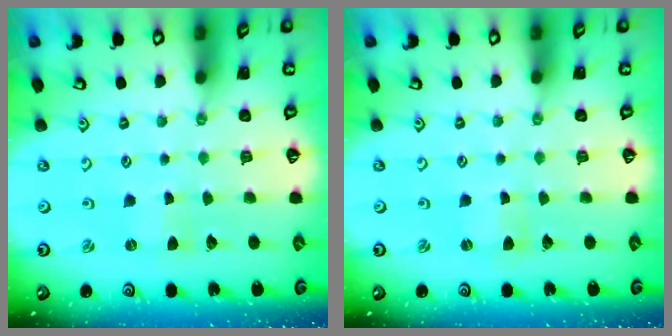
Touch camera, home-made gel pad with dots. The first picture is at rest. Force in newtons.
{"total": 0.0}